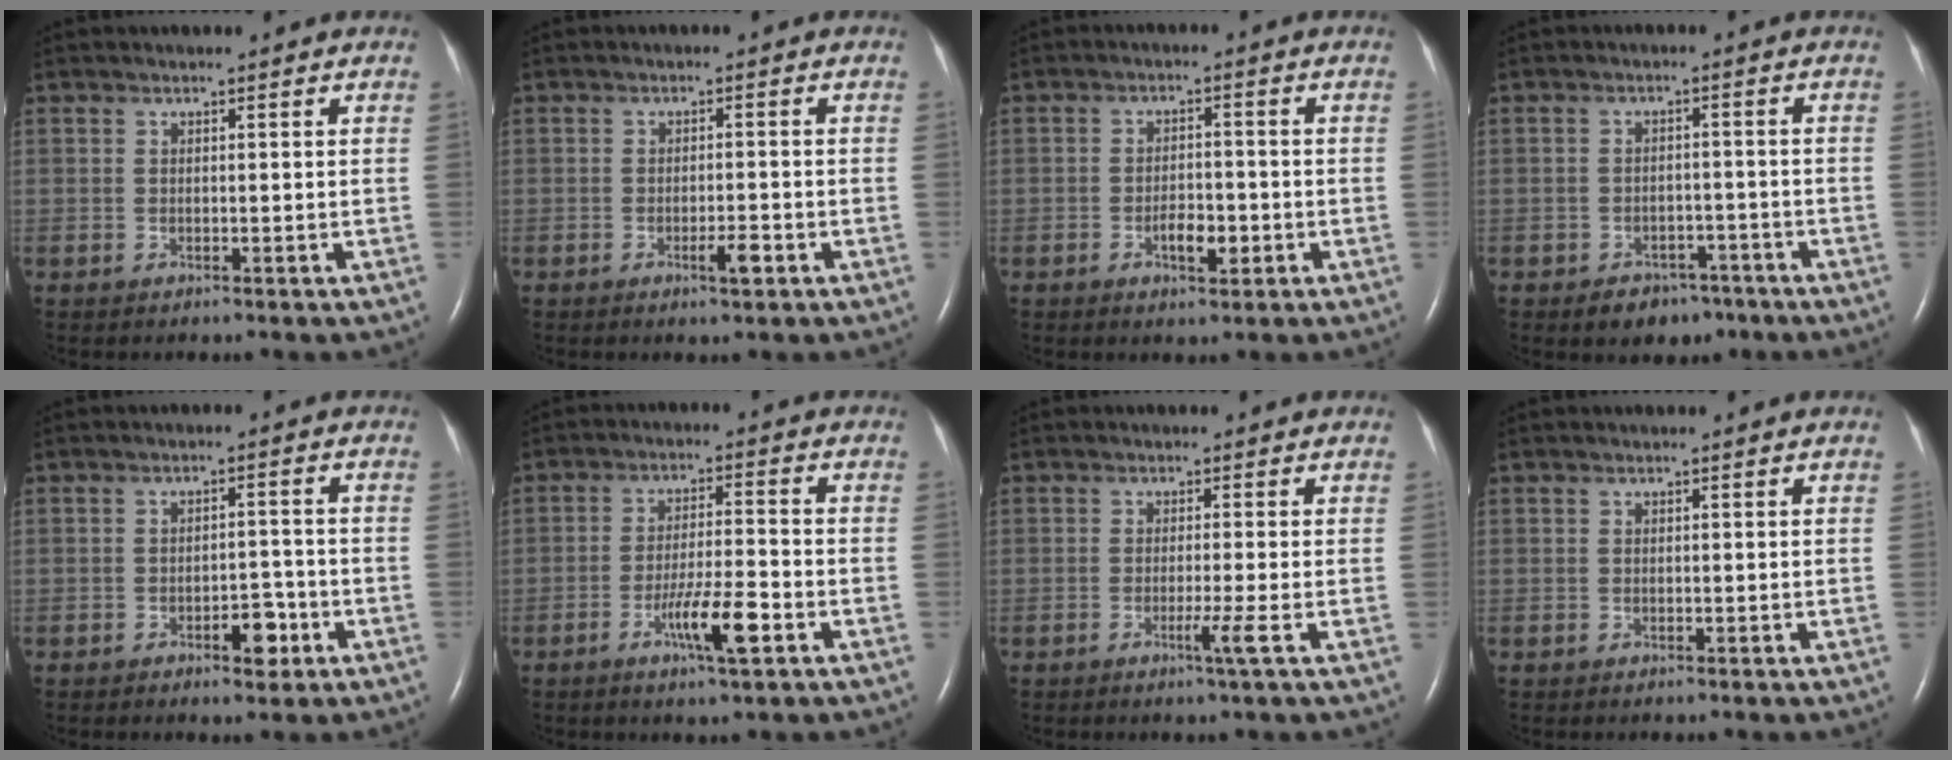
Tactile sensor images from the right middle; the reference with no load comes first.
{"total": 2.5, "force": [-1.3, 0.4, 2.1], "torque": [-0.035, -0.001, -0.019]}
{"total": 3.8, "force": [-1.5, 1.5, 3.2], "torque": [-0.056, 0.004, -0.022]}
{"total": 4.8, "force": [-3.3, 3.2, 1.5], "torque": [-0.022, 0.009, -0.040]}
{"total": 4.0, "force": [-2.1, 1.7, 2.9], "torque": [-0.039, 0.005, -0.027]}
{"total": 7.0, "force": [-3.3, 0.4, 6.1], "torque": [-0.115, -0.007, -0.058]}
{"total": 2.4, "force": [-1.0, -1.0, 1.9], "torque": [-0.035, -0.006, -0.019]}
{"total": 0.0}